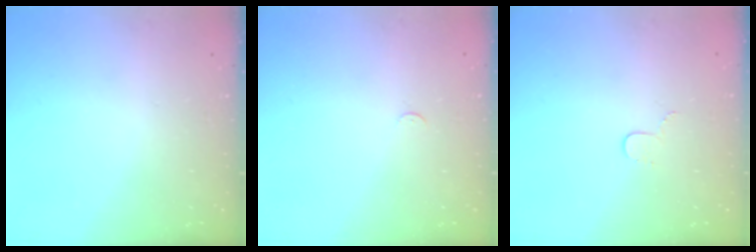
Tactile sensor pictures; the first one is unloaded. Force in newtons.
{"total": 2.3, "press": 2.3, "slide": 0.3}
{"total": 3.4, "press": 3.4, "slide": 0.4}